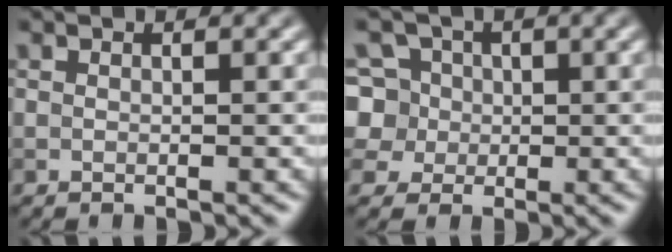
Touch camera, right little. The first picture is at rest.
{"total": 7.5, "force": [1.4, 6.9, 2.7], "torque": [-0.058, 0.038, 0.008]}